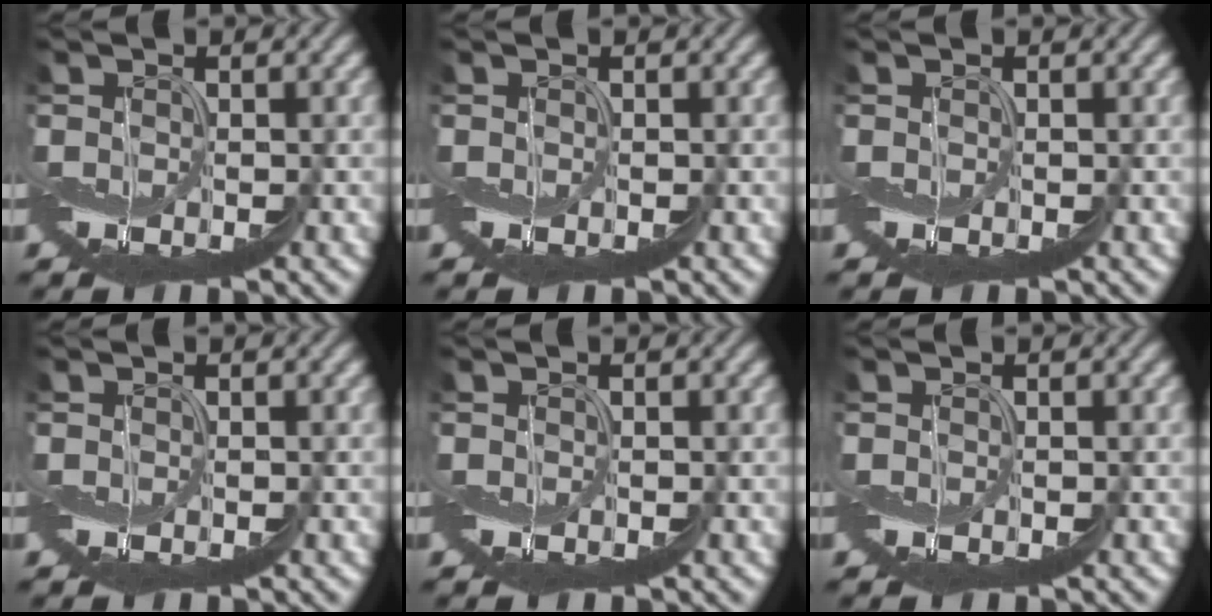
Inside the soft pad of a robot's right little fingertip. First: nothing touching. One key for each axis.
{"total": 0.0}
{"total": 0.0}
{"total": 0.0}
{"total": 0.0}
{"total": 0.0}